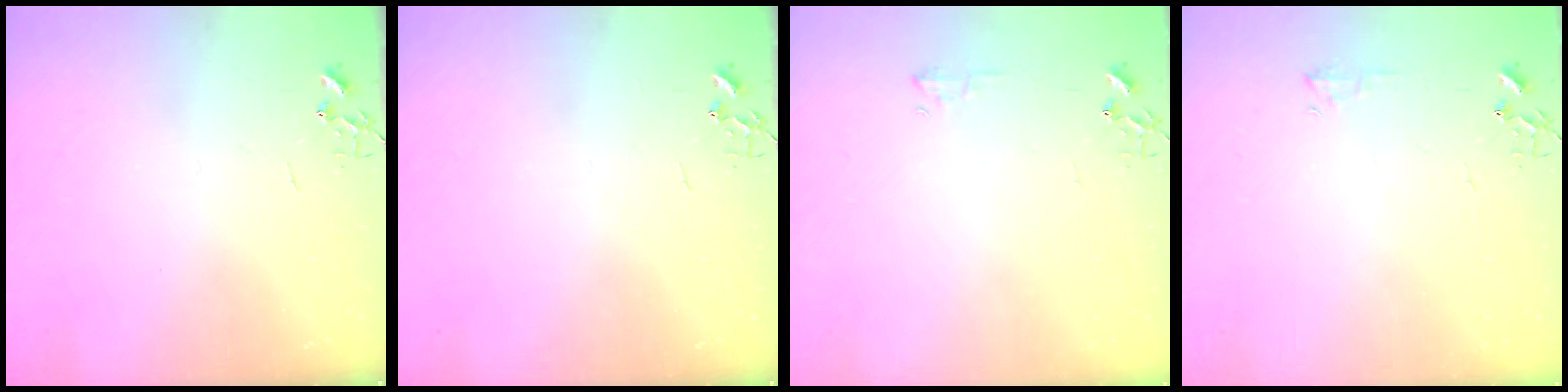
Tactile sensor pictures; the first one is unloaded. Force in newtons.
{"total": 0.0}
{"total": 4.1, "press": 4.0, "slide": 0.6}
{"total": 4.0, "press": 3.9, "slide": 0.5}